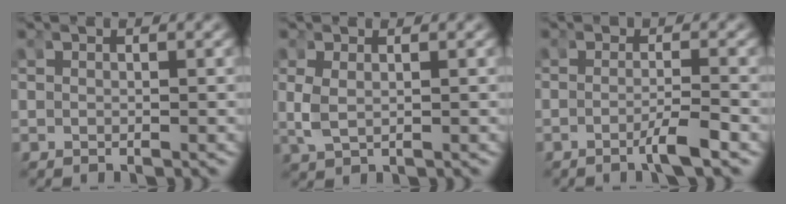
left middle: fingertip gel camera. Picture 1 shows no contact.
{"total": 2.0, "force": [0.1, 1.1, 1.7], "torque": [-0.058, -0.017, 0.018]}
{"total": 2.4, "force": [-1.5, -0.1, 1.9], "torque": [-0.036, -0.006, -0.028]}